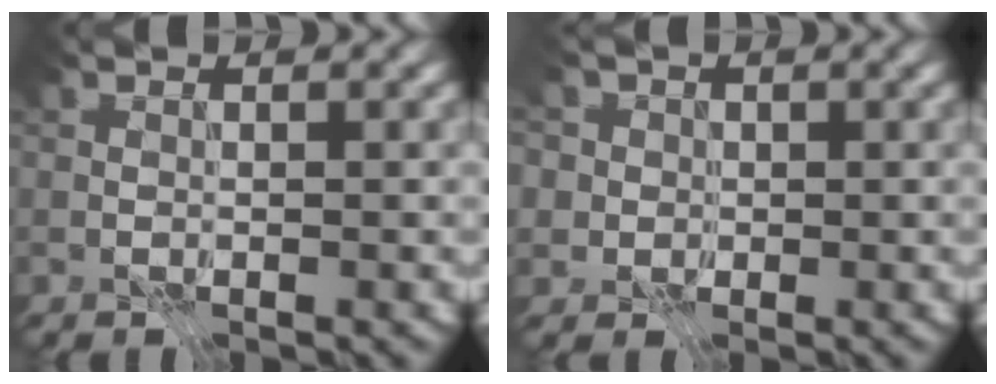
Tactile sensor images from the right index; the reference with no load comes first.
{"total": 4.7, "force": [1.6, 4.1, 1.5], "torque": [-0.025, 0.023, 0.005]}